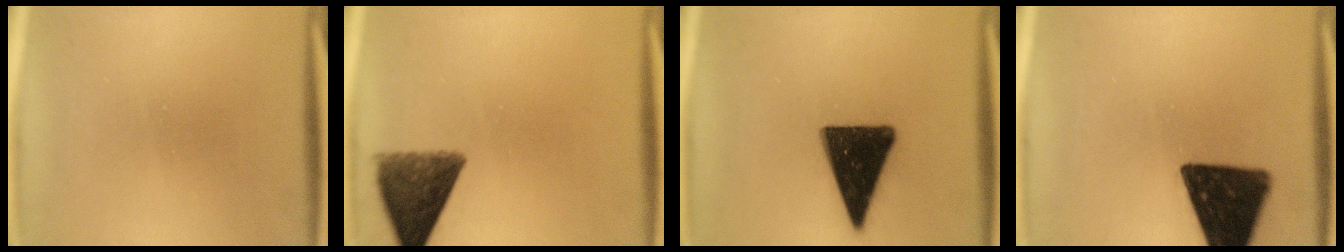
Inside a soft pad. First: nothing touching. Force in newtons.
{"total": 9.2}
{"total": 15.8}
{"total": 17.1}